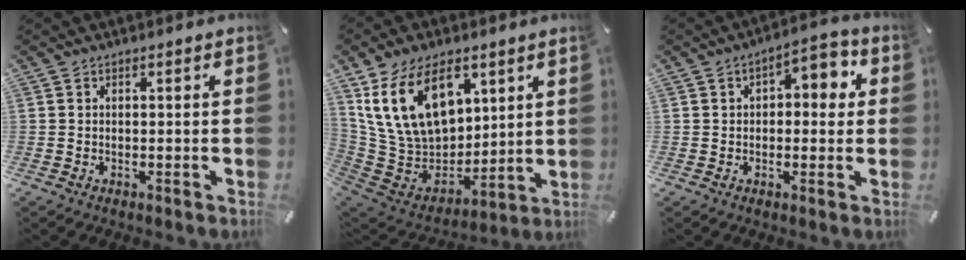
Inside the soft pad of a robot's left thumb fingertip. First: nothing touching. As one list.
[{"total": 20.4, "force": [9.6, 13.5, 12.0], "torque": [-0.250, -0.032, 0.179]}, {"total": 5.5, "force": [0.6, 3.3, 4.4], "torque": [-0.053, -0.001, -0.001]}]